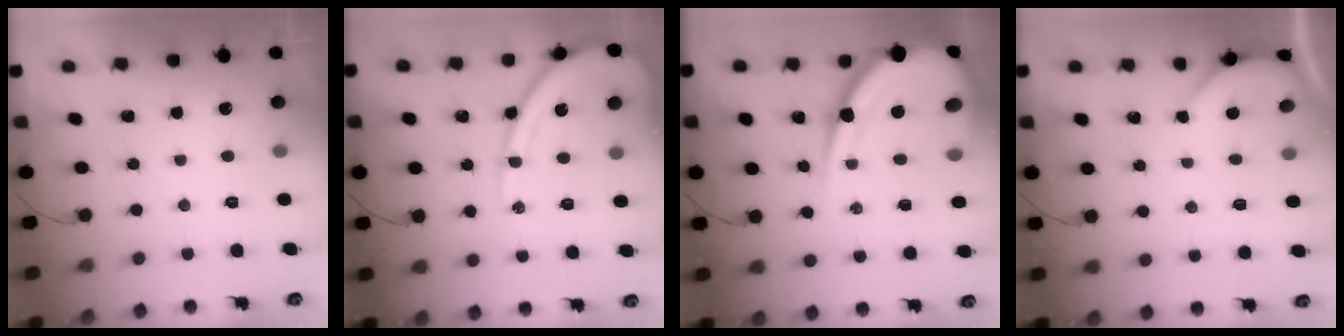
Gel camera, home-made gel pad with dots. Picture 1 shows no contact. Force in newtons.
{"total": 13.3, "press": 13.2, "slide": 1.4}
{"total": 20.5, "press": 20.4, "slide": 2.0}
{"total": 2.2, "press": 2.2, "slide": 0.4}